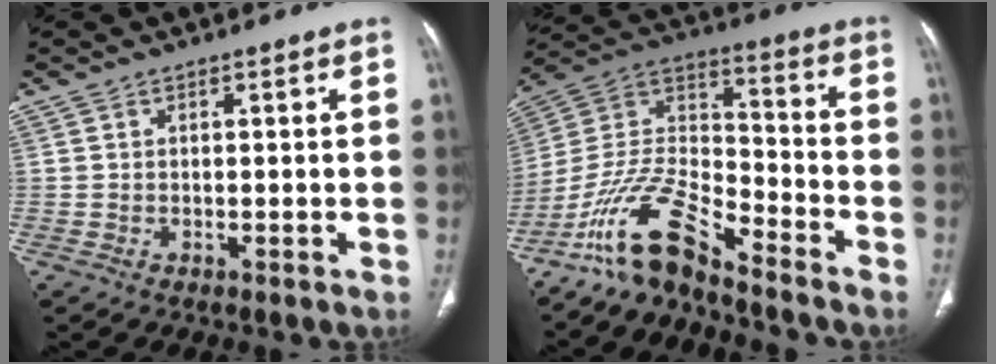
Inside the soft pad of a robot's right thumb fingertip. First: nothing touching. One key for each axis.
{"total": 14.2, "fx": -11.3, "fy": 3.8, "fz": 7.7, "tx": -0.149, "ty": 0.088, "tz": -0.224}